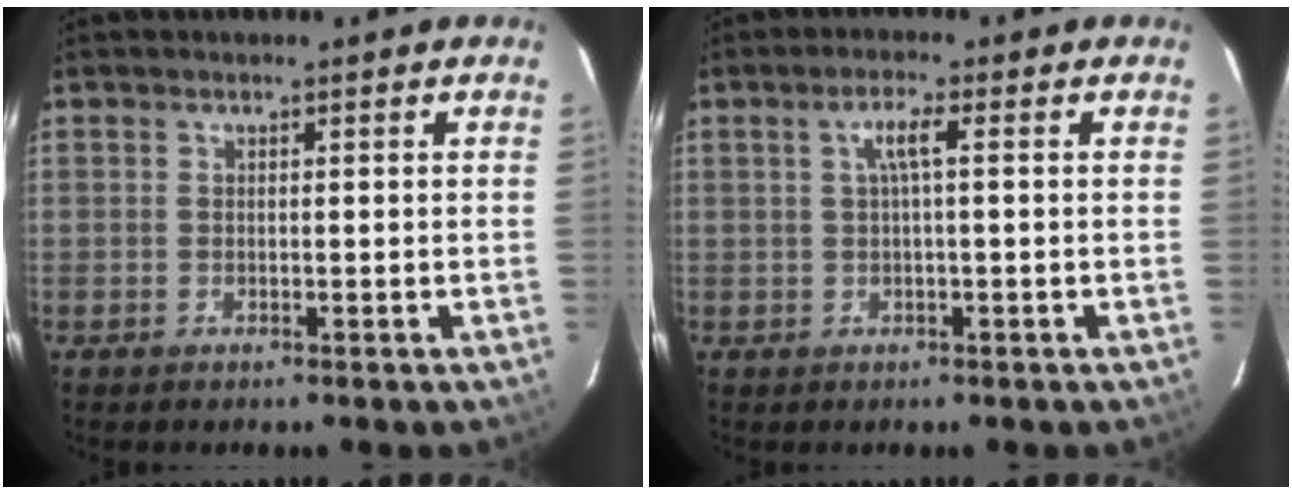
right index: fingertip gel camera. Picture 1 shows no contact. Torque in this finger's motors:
{"motor_torque": [0.17, -0.12, 0.26, 0.06]}